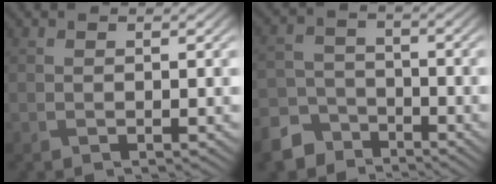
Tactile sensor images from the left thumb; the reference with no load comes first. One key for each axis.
{"total": 6.8, "fx": -5.3, "fy": 3.8, "fz": 1.9, "tx": -0.050, "ty": -0.010, "tz": -0.115}